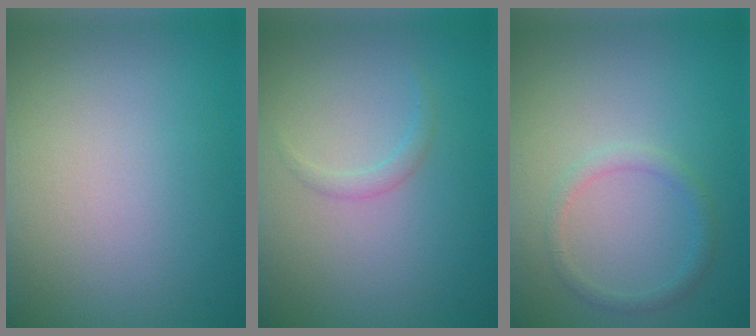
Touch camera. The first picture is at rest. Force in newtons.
{"total": 1.0, "press": 1.0, "slide": 0.0}
{"total": 1.4, "press": 1.3, "slide": 0.2}